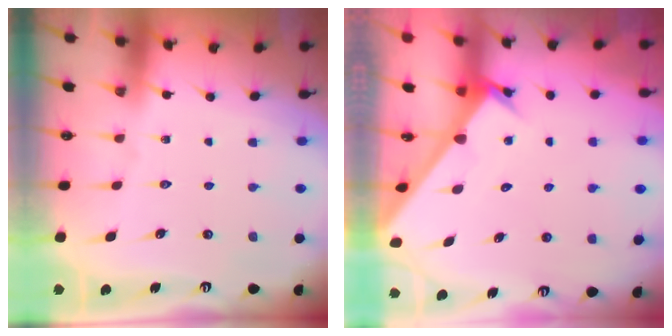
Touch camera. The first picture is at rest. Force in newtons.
{"total": 2.9, "press": 2.9, "slide": 0.1}